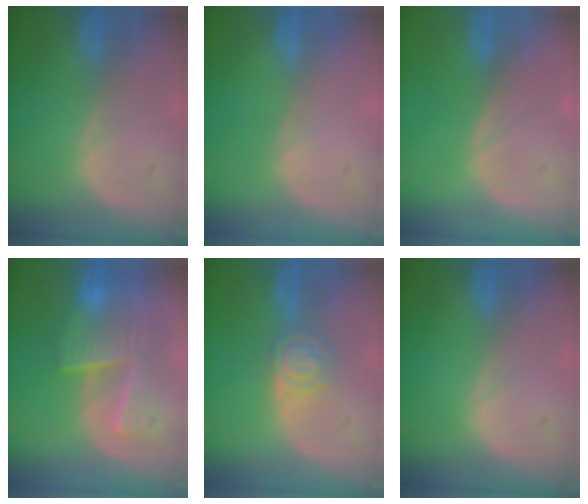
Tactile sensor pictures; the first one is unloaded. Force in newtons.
{"total": 0.0}
{"total": 0.0}
{"total": 9.5, "press": 8.4, "slide": 4.5}
{"total": 4.8, "press": 4.8, "slide": 0.2}
{"total": 0.0}